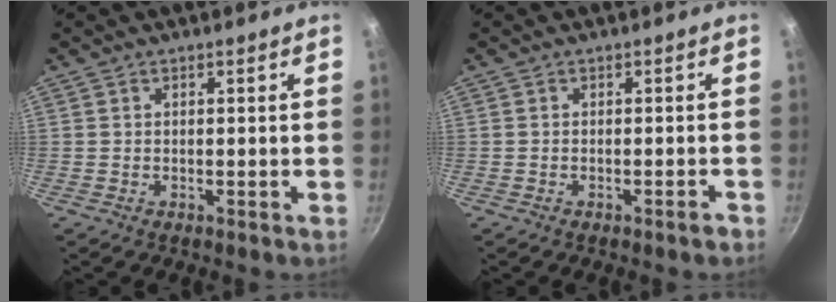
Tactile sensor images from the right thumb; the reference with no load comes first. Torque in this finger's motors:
{"motor_torque": [-0.39, -0.05, -0.06, 0.55, 0.01]}